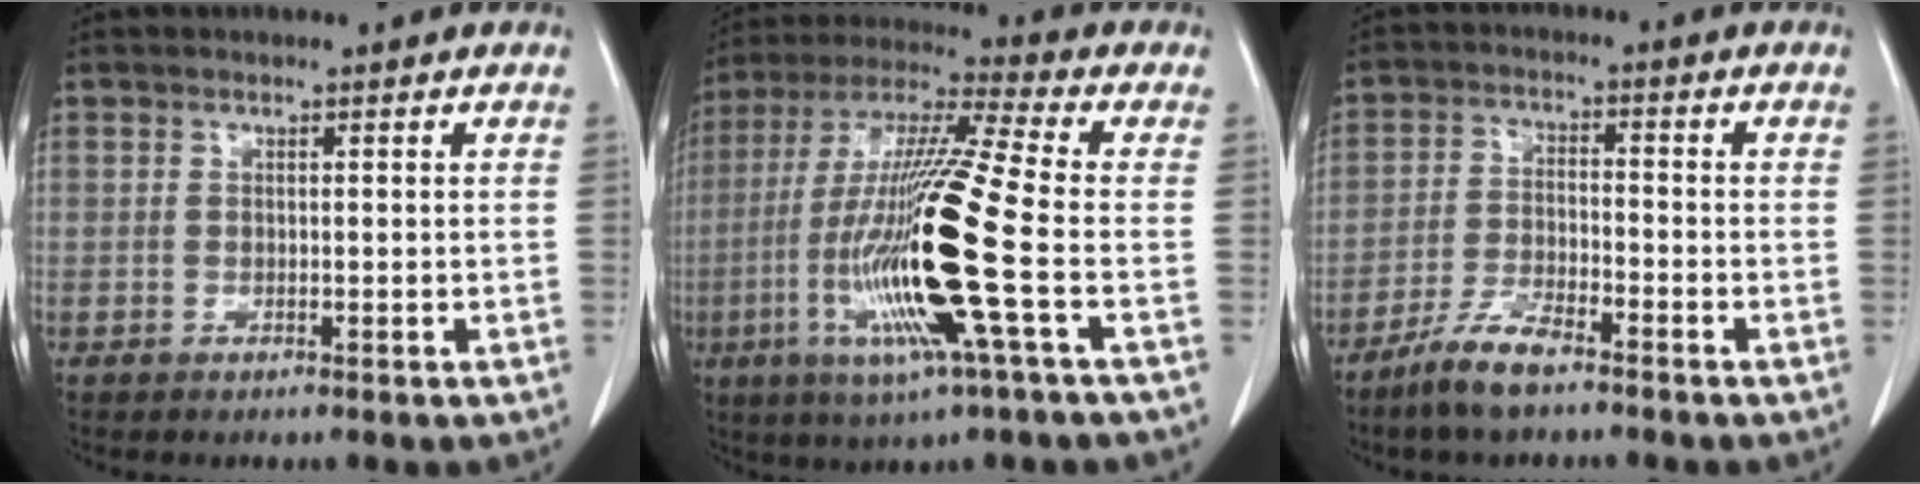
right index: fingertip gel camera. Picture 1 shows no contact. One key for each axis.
{"total": 19.4, "fx": -4.7, "fy": -0.2, "fz": 18.8, "tx": -0.393, "ty": -0.019, "tz": -0.098}
{"total": 6.5, "fx": -5.0, "fy": 1.2, "fz": 4.0, "tx": -0.087, "ty": -0.010, "tz": -0.099}